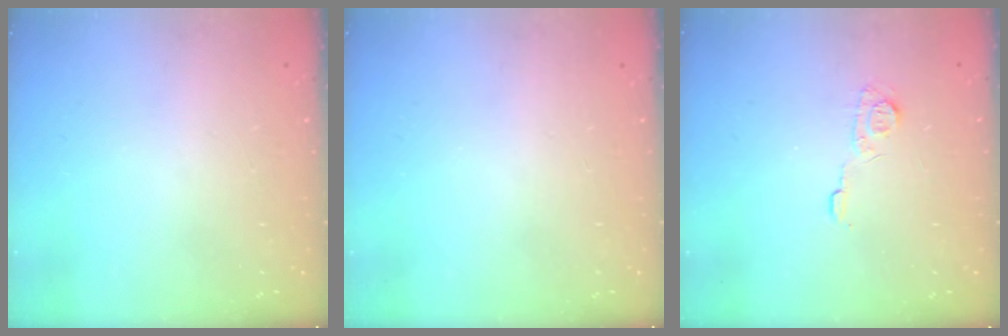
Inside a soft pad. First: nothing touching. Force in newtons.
{"total": 0.0}
{"total": 6.2, "press": 6.2, "slide": 0.8}